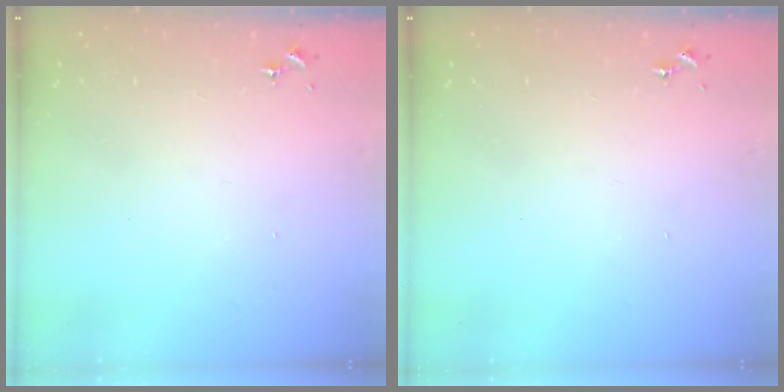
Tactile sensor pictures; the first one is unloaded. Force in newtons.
{"total": 0.0}